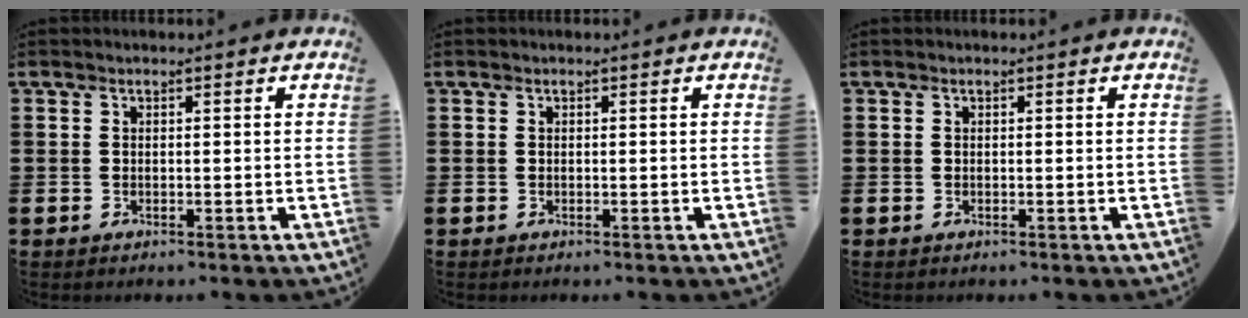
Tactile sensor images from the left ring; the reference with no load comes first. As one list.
[{"total": 0.0}, {"total": 0.0}]